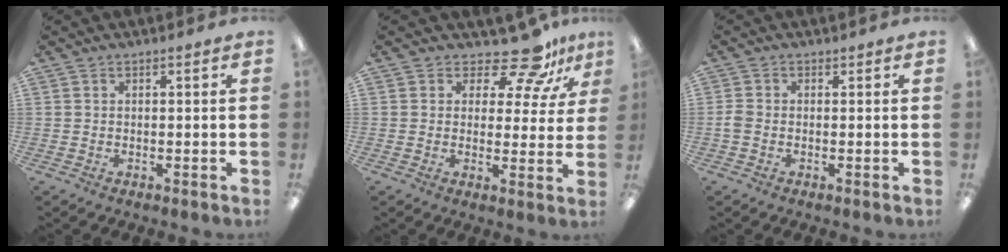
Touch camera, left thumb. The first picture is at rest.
{"total": 11.4, "force": [9.0, 4.5, 5.4], "torque": [-0.081, -0.060, 0.161]}
{"total": 2.1, "force": [-0.5, 1.5, 1.4], "torque": [-0.031, 0.001, -0.009]}